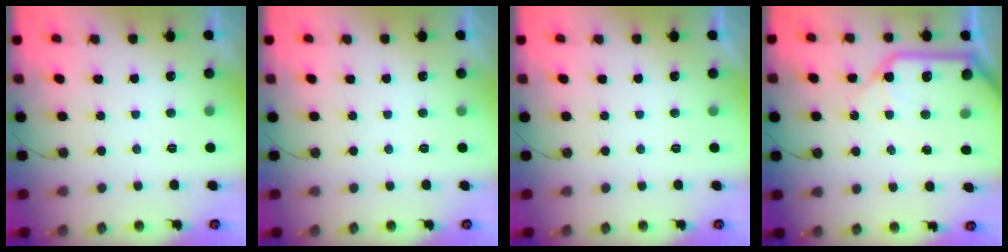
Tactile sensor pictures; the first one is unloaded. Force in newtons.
{"total": 0.0}
{"total": 0.0}
{"total": 13.4, "press": 13.3, "slide": 1.5}